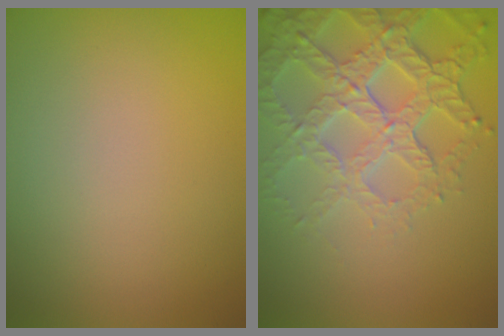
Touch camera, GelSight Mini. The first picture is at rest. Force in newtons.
{"total": 7.3, "press": 5.1, "slide": 5.1}